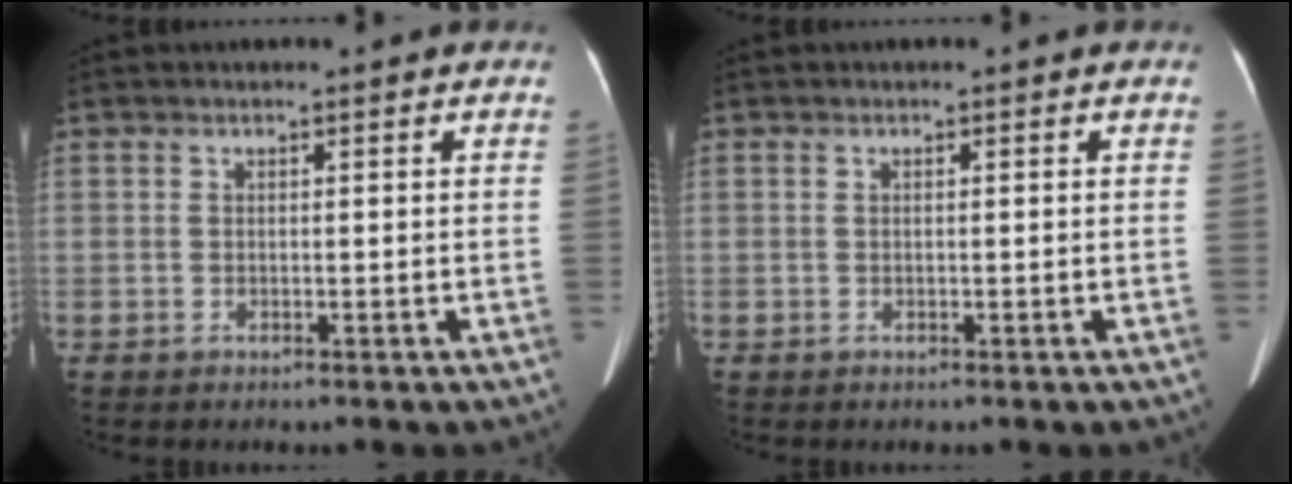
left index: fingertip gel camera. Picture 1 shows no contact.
{"total": 0.0}